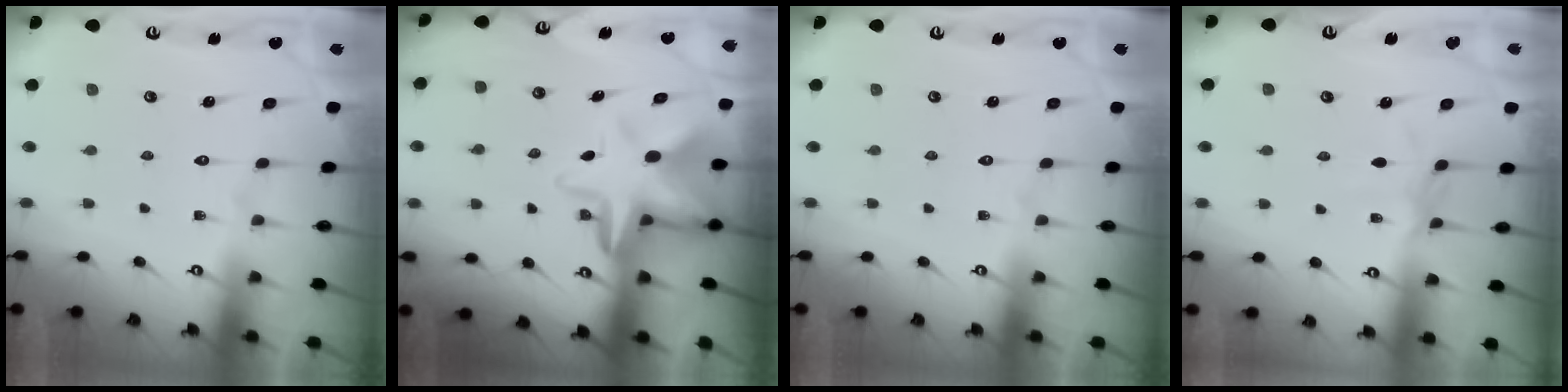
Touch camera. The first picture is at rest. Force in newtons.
{"total": 9.0, "press": 8.9, "slide": 1.4}
{"total": 0.0}
{"total": 1.7, "press": 1.6, "slide": 0.4}